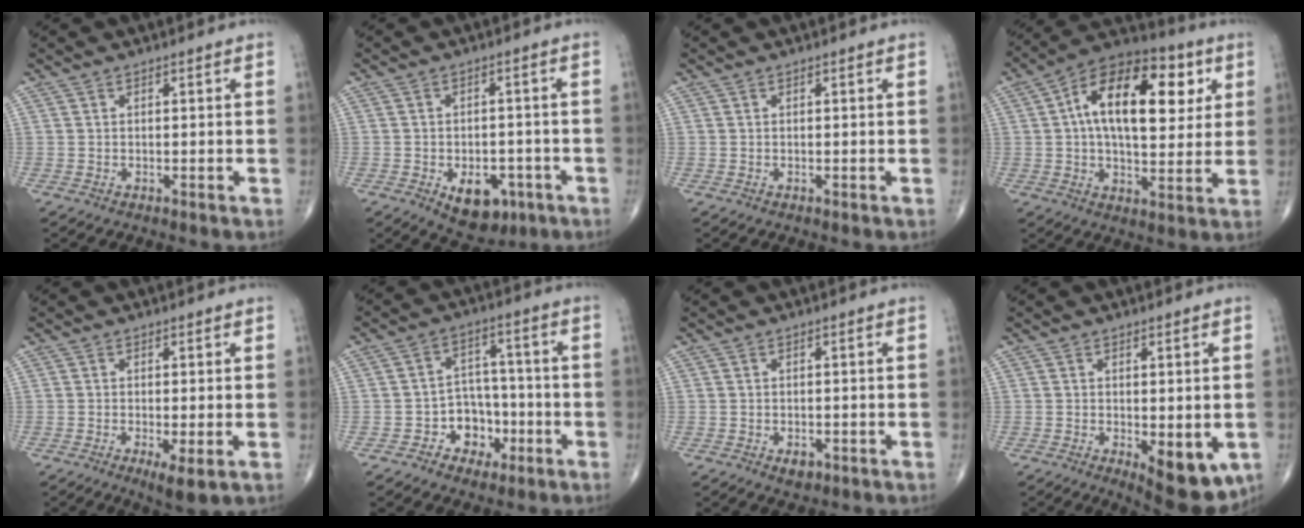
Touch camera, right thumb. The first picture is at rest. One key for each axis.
{"total": 8.4, "fx": -3.6, "fy": 5.4, "fz": 5.4, "tx": -0.051, "ty": 0.016, "tz": -0.039}
{"total": 0.0}
{"total": 20.7, "fx": 5.0, "fy": 11.0, "fz": 16.7, "tx": -0.231, "ty": 0.012, "tz": 0.067}
{"total": 4.2, "fx": -1.3, "fy": 1.0, "fz": 3.9, "tx": -0.069, "ty": -0.013, "tz": -0.022}
{"total": 7.8, "fx": -3.1, "fy": 6.4, "fz": 3.3, "tx": -0.002, "ty": 0.040, "tz": -0.048}
{"total": 2.1, "fx": -0.9, "fy": 1.3, "fz": 1.3, "tx": -0.012, "ty": 0.001, "tz": -0.008}
{"total": 9.1, "fx": -2.6, "fy": 3.9, "fz": 7.8, "tx": -0.082, "ty": -0.014, "tz": -0.026}